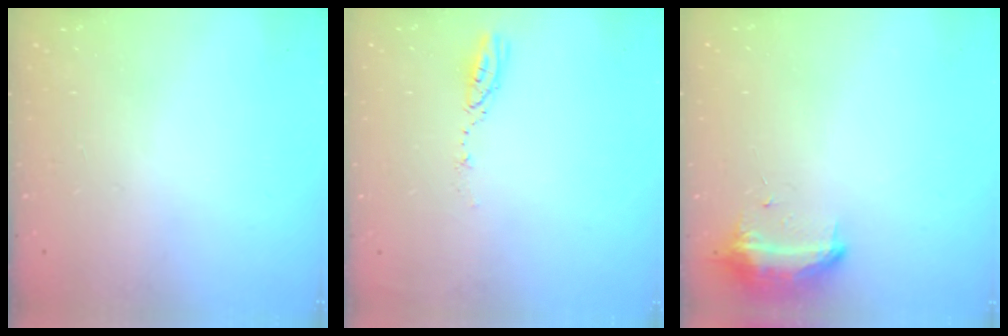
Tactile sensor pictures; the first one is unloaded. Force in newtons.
{"total": 3.8, "press": 3.7, "slide": 0.3}
{"total": 9.5, "press": 9.5, "slide": 0.6}